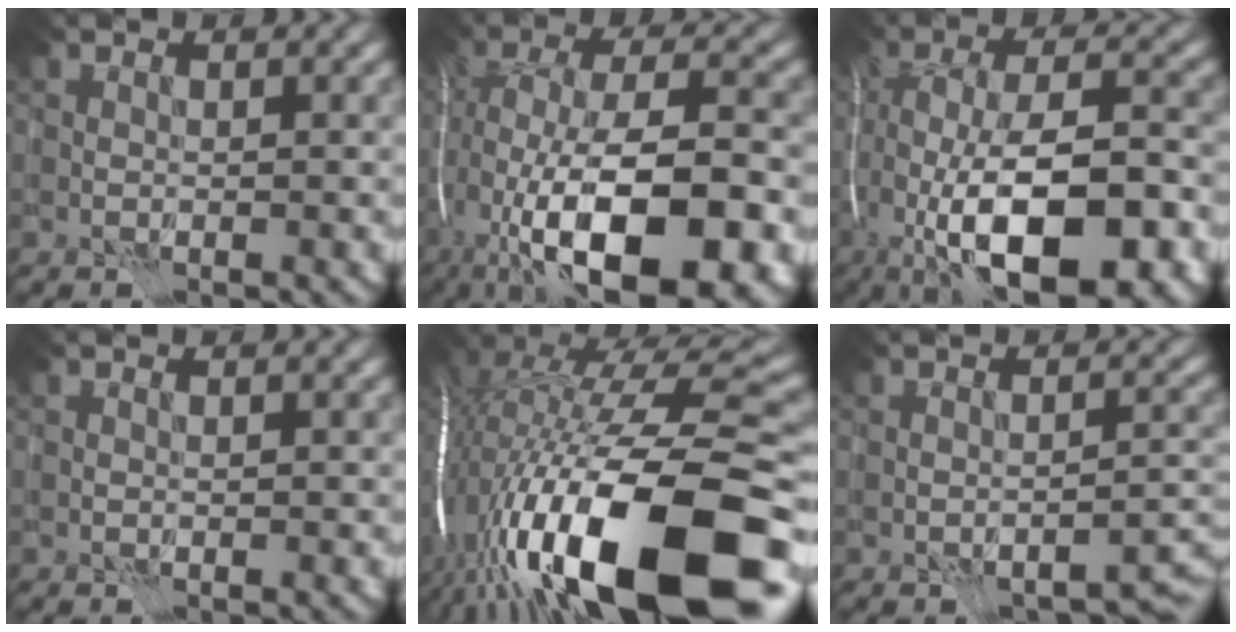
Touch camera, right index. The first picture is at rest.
{"total": 17.8, "force": [-7.6, 7.3, 14.4], "torque": [-0.254, 0.003, -0.124]}
{"total": 14.9, "force": [-5.9, 5.5, 12.5], "torque": [-0.217, 0.000, -0.102]}
{"total": 0.0}
{"total": 18.4, "force": [-5.4, 7.1, 16.1], "torque": [-0.297, -0.001, -0.097]}
{"total": 3.2, "force": [-2.4, 0.7, 2.1], "torque": [-0.031, 0.004, -0.034]}